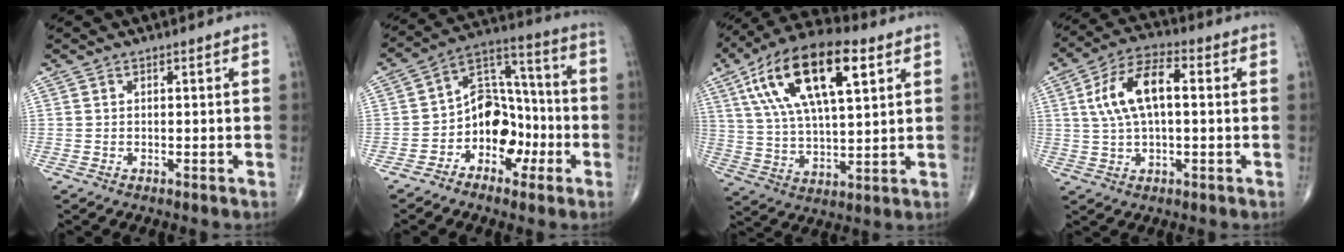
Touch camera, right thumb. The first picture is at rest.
{"total": 11.9, "force": [-4.0, 8.5, 7.3], "torque": [-0.073, 0.055, -0.076]}
{"total": 20.6, "force": [8.3, 8.4, 16.9], "torque": [-0.302, -0.002, 0.146]}
{"total": 11.6, "force": [1.9, 5.4, 10.0], "torque": [-0.192, 0.025, 0.030]}